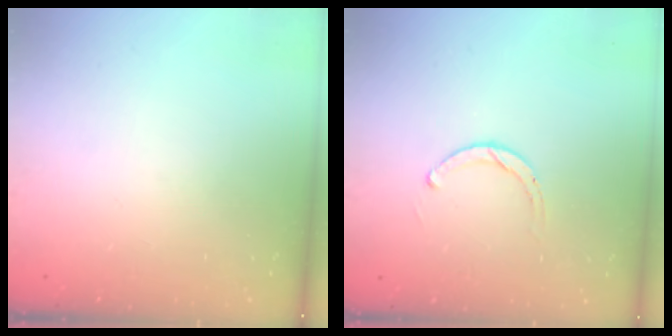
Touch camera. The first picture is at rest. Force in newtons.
{"total": 1.9, "press": 1.9, "slide": 0.2}